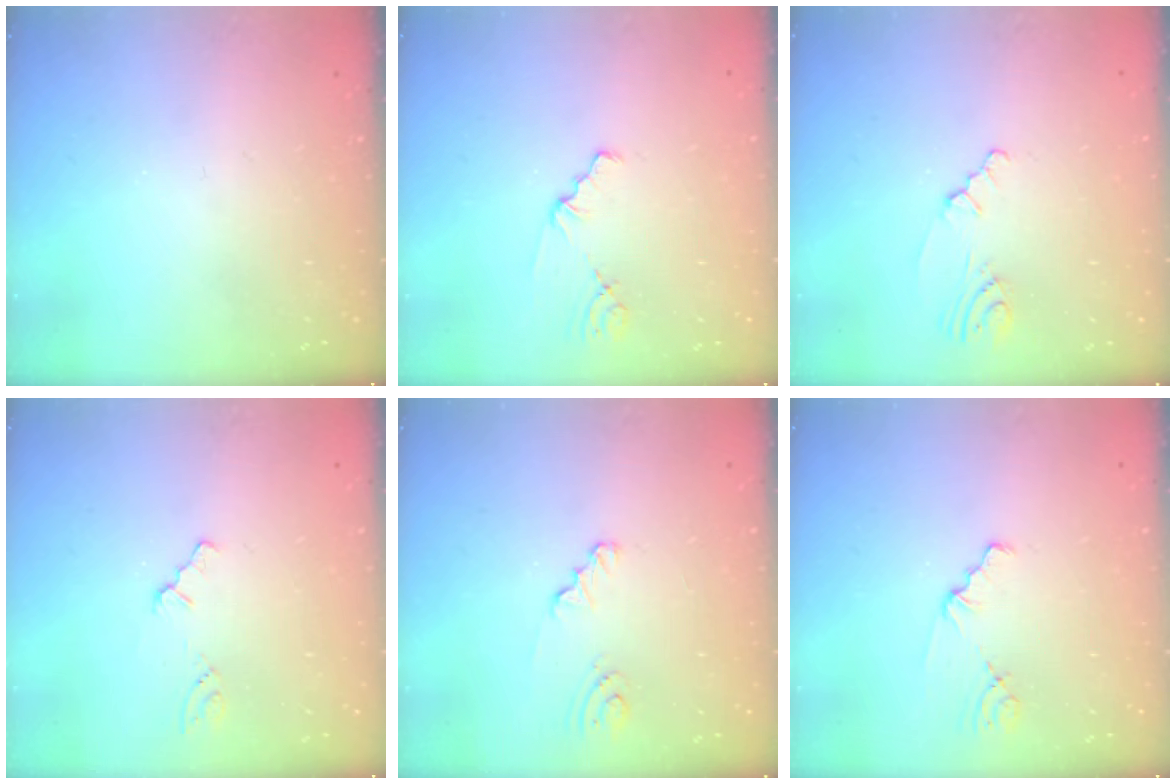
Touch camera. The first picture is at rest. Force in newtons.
{"total": 1.3, "press": 1.3, "slide": 0.3}
{"total": 2.0, "press": 2.0, "slide": 0.4}
{"total": 0.0}
{"total": 2.2, "press": 2.2, "slide": 0.3}
{"total": 1.3, "press": 1.3, "slide": 0.3}